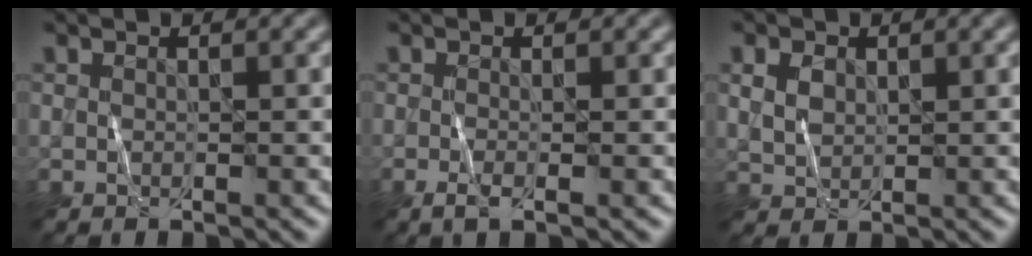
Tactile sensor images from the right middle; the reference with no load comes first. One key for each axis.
{"total": 1.4, "fx": -0.5, "fy": 0.3, "fz": 1.3, "tx": -0.025, "ty": -0.004, "tz": -0.012}
{"total": 2.1, "fx": 0.8, "fy": 1.5, "fz": 1.2, "tx": -0.031, "ty": 0.003, "tz": 0.018}